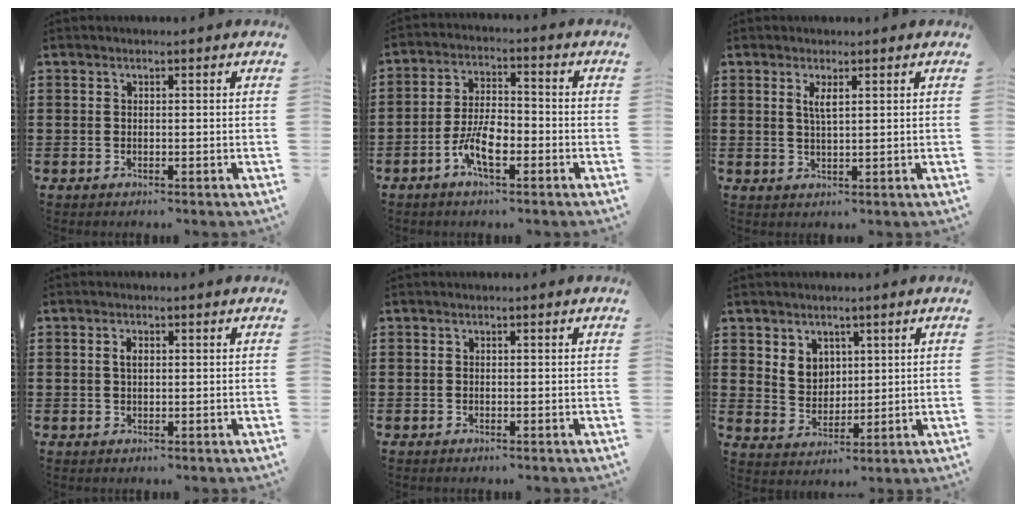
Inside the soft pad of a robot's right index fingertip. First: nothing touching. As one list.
[{"total": 6.9, "force": [-3.2, 2.6, 5.6], "torque": [-0.126, -0.007, -0.063]}, {"total": 2.1, "force": [0.9, 0.5, 1.8], "torque": [-0.038, 0.003, 0.014]}, {"total": 1.5, "force": [0.3, 0.7, 1.2], "torque": [-0.026, 0.006, 0.004]}, {"total": 0.0}, {"total": 4.6, "force": [2.7, 3.7, 0.8], "torque": [-0.024, 0.006, 0.050]}]